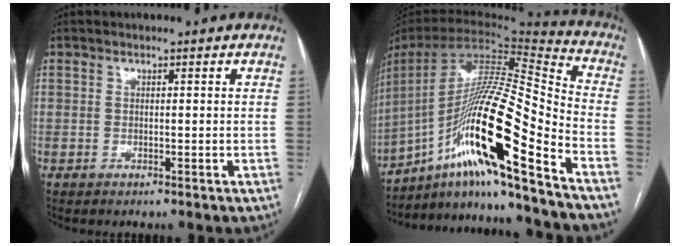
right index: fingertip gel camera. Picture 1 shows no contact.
{"total": 24.3, "force": [-13.5, 0.4, 20.2], "torque": [-0.372, -0.005, -0.242]}